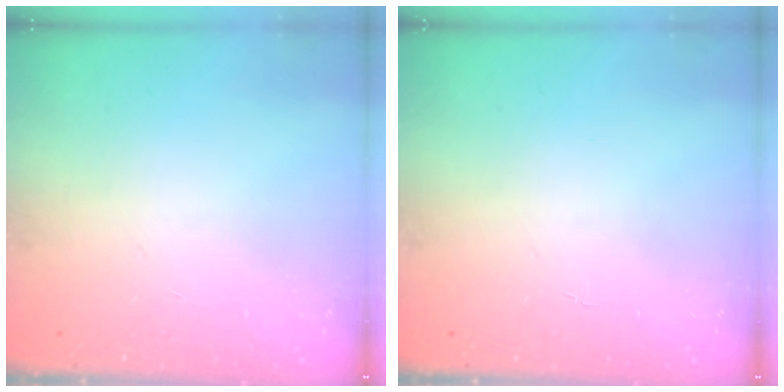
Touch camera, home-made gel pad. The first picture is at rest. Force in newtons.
{"total": 0.0}